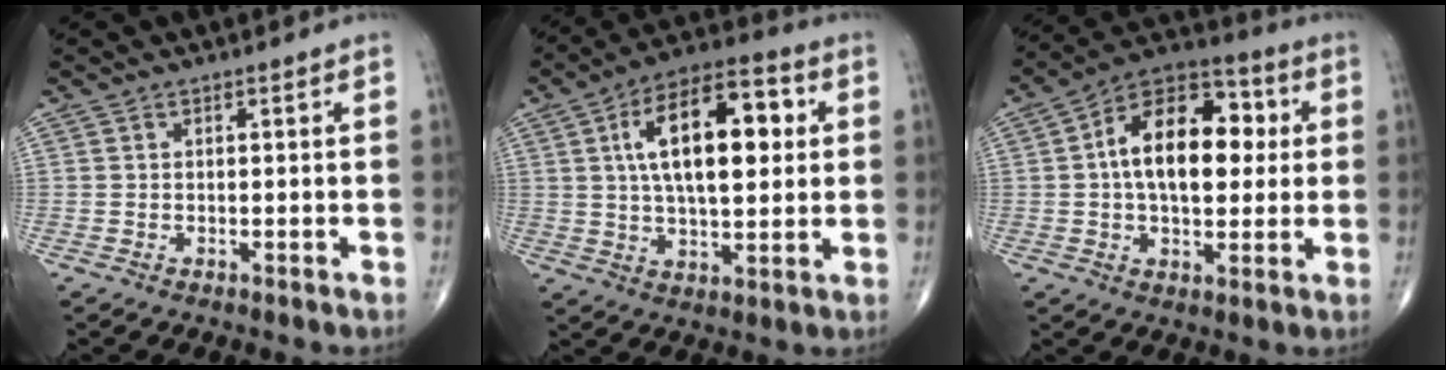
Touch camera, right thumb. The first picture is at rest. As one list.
[{"total": 18.3, "force": [3.9, 8.6, 15.7], "torque": [-0.237, 0.014, 0.059]}, {"total": 17.7, "force": [2.3, 10.3, 14.3], "torque": [-0.203, 0.026, 0.029]}]